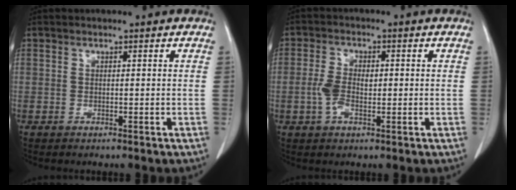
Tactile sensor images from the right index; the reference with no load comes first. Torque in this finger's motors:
{"motor_torque": [0.18, -0.01, 0.18, 0.08]}